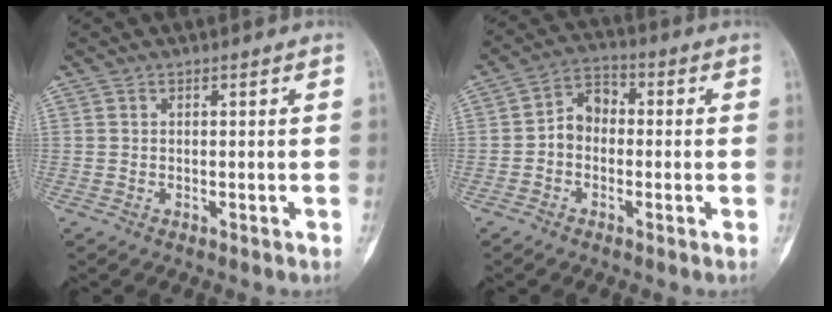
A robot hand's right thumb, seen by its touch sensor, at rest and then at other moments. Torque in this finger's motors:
{"motor_torque": [0.27, 0.34, 0.29, -0.32, 0.00]}